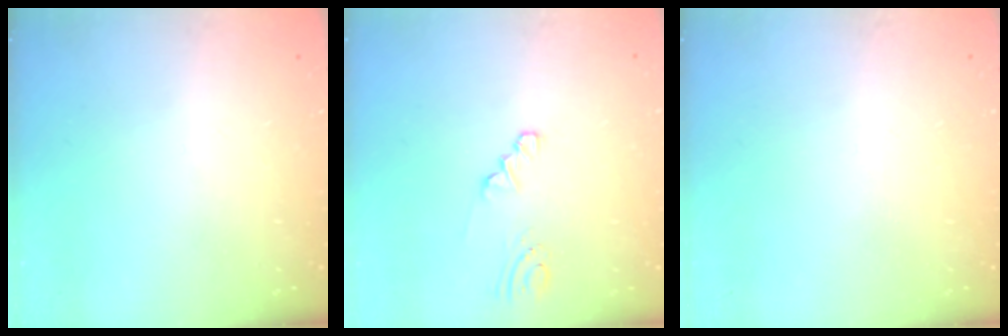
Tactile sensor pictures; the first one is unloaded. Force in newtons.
{"total": 1.0, "press": 1.0, "slide": 0.1}
{"total": 1.5, "press": 1.4, "slide": 0.2}